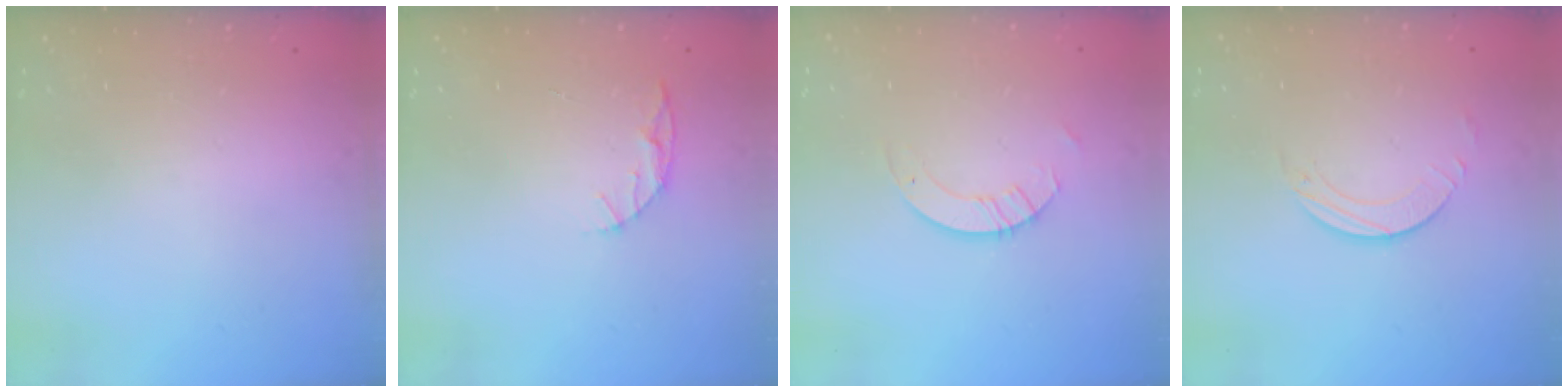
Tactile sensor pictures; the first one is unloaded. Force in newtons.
{"total": 5.0, "press": 5.0, "slide": 0.4}
{"total": 3.6, "press": 3.6, "slide": 0.4}
{"total": 1.9, "press": 1.9, "slide": 0.1}